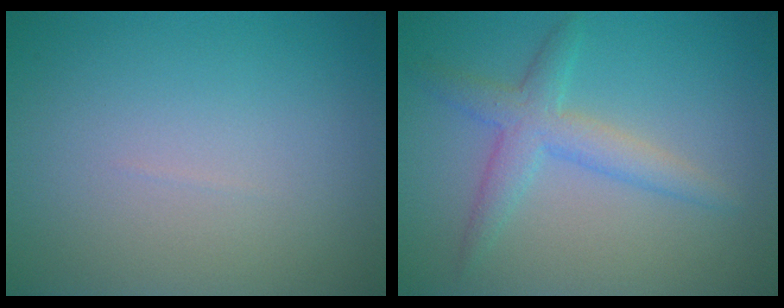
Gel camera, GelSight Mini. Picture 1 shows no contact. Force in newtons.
{"total": 3.3, "press": 3.3, "slide": 0.1}